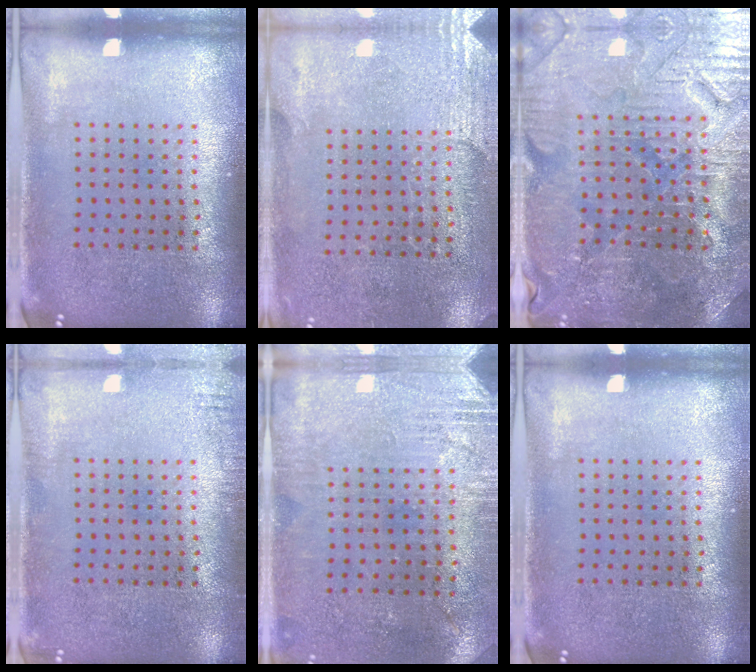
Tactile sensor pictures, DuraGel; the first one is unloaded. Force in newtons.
{"total": 2.6, "press": 2.3, "slide": 1.2}
{"total": 3.6, "press": 3.6, "slide": 0.5}
{"total": 1.3, "press": 1.3, "slide": 0.1}
{"total": 2.8, "press": 2.5, "slide": 1.2}
{"total": 0.0}